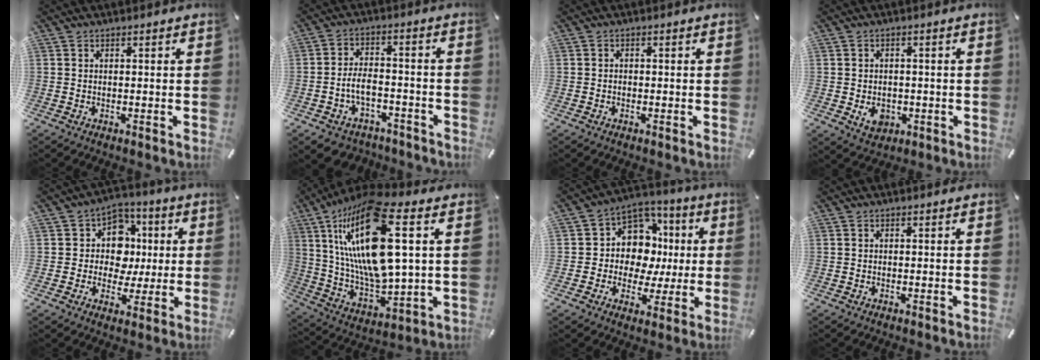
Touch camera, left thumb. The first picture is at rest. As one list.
[{"total": 6.6, "force": [-3.1, 4.5, 3.8], "torque": [-0.073, 0.022, -0.056]}, {"total": 0.7, "force": [-0.4, 0.4, 0.3], "torque": [-0.005, 0.002, -0.010]}, {"total": 5.2, "force": [-1.3, 4.3, 2.7], "torque": [-0.041, -0.003, -0.023]}, {"total": 11.4, "force": [0.5, 10.3, 4.7], "torque": [-0.073, 0.010, 0.017]}, {"total": 24.1, "force": [7.7, 8.8, 21.0], "torque": [-0.456, -0.033, 0.123]}, {"total": 11.3, "force": [0.8, 10.7, 3.8], "torque": [-0.058, -0.016, 0.026]}, {"total": 0.0}]